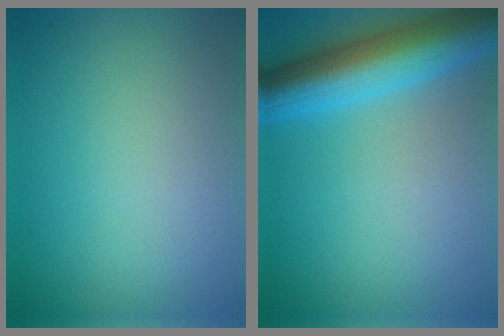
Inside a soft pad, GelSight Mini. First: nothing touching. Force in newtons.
{"total": 8.5, "press": 8.5, "slide": 0.4}